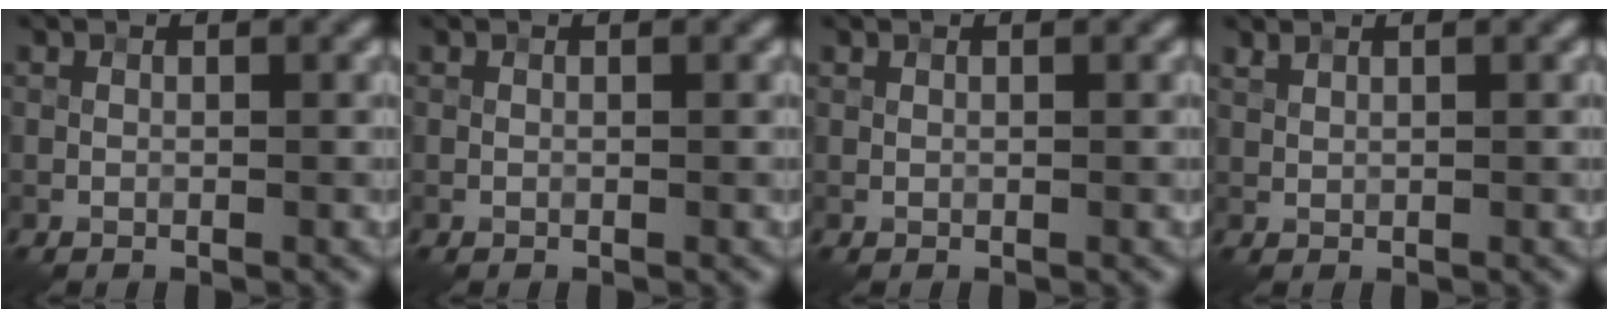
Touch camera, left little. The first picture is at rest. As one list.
[{"total": 0.0}, {"total": 0.0}, {"total": 0.5, "force": [0.5, 0.1, 0.1], "torque": [-0.005, 0.001, 0.012]}]